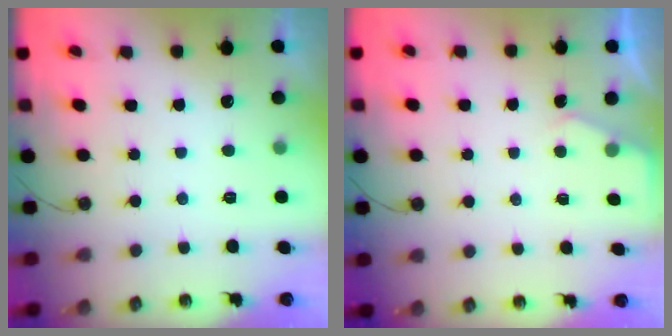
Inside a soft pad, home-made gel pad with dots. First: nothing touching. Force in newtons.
{"total": 3.0, "press": 2.9, "slide": 0.5}